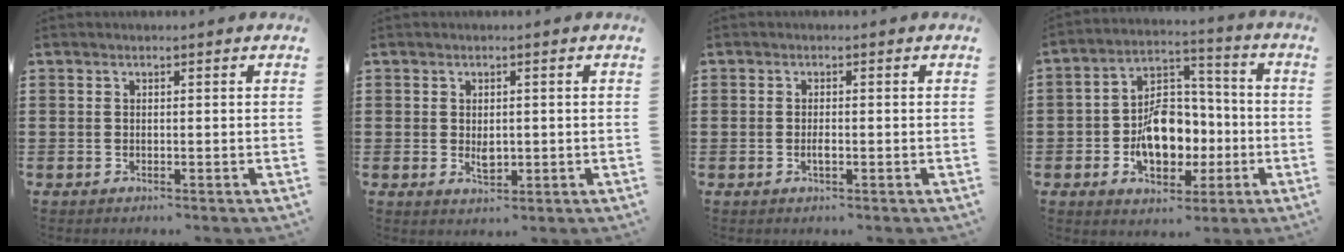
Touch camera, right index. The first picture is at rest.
{"total": 2.3, "force": [0.0, 1.4, 1.8], "torque": [-0.027, -0.001, 0.000]}
{"total": 1.5, "force": [-0.5, 0.5, 1.3], "torque": [-0.025, -0.002, -0.008]}
{"total": 10.3, "force": [-2.2, 7.1, 7.1], "torque": [-0.123, 0.010, -0.038]}